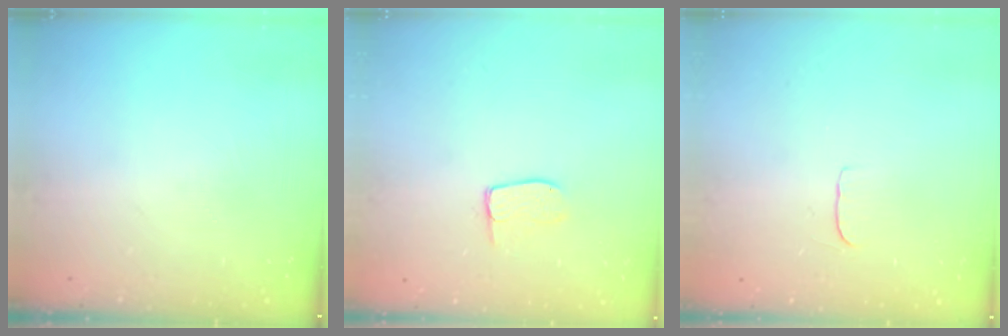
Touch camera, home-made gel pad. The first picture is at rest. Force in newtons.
{"total": 5.3, "press": 5.3, "slide": 0.4}
{"total": 4.1, "press": 4.1, "slide": 0.3}